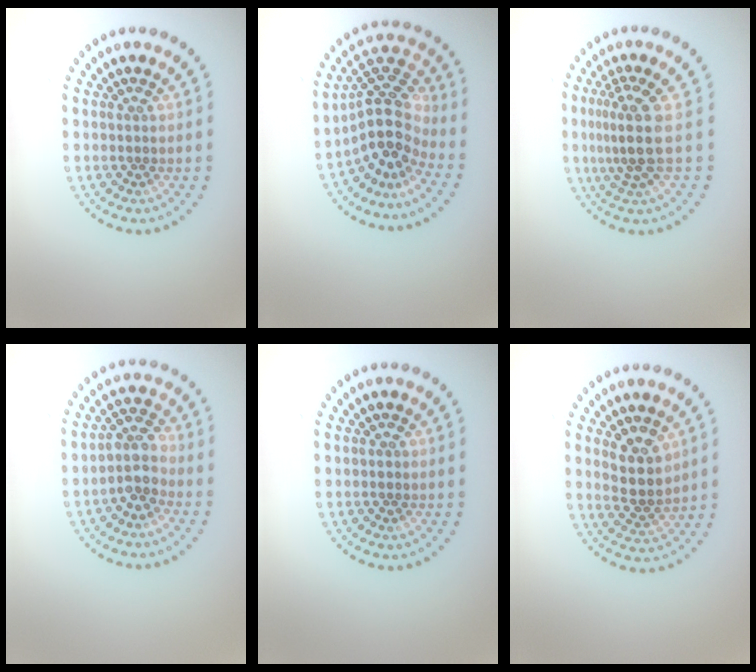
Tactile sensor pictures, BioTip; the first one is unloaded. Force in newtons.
{"total": 5.0, "press": 3.7, "slide": 3.4}
{"total": 3.6, "press": 2.7, "slide": 2.4}
{"total": 3.0, "press": 2.4, "slide": 1.8}
{"total": 0.5, "press": 0.5, "slide": 0.1}
{"total": 4.0, "press": 3.7, "slide": 1.5}